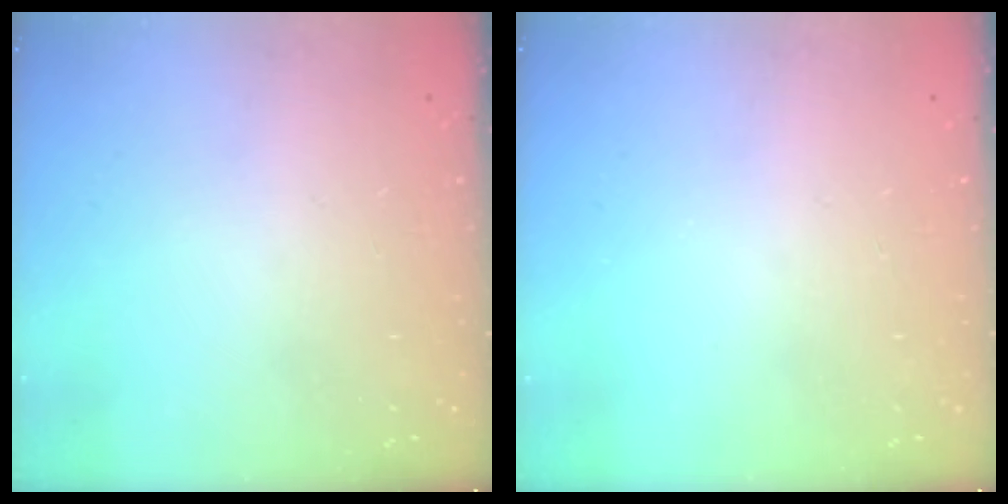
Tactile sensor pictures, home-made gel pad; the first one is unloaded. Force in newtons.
{"total": 0.0}